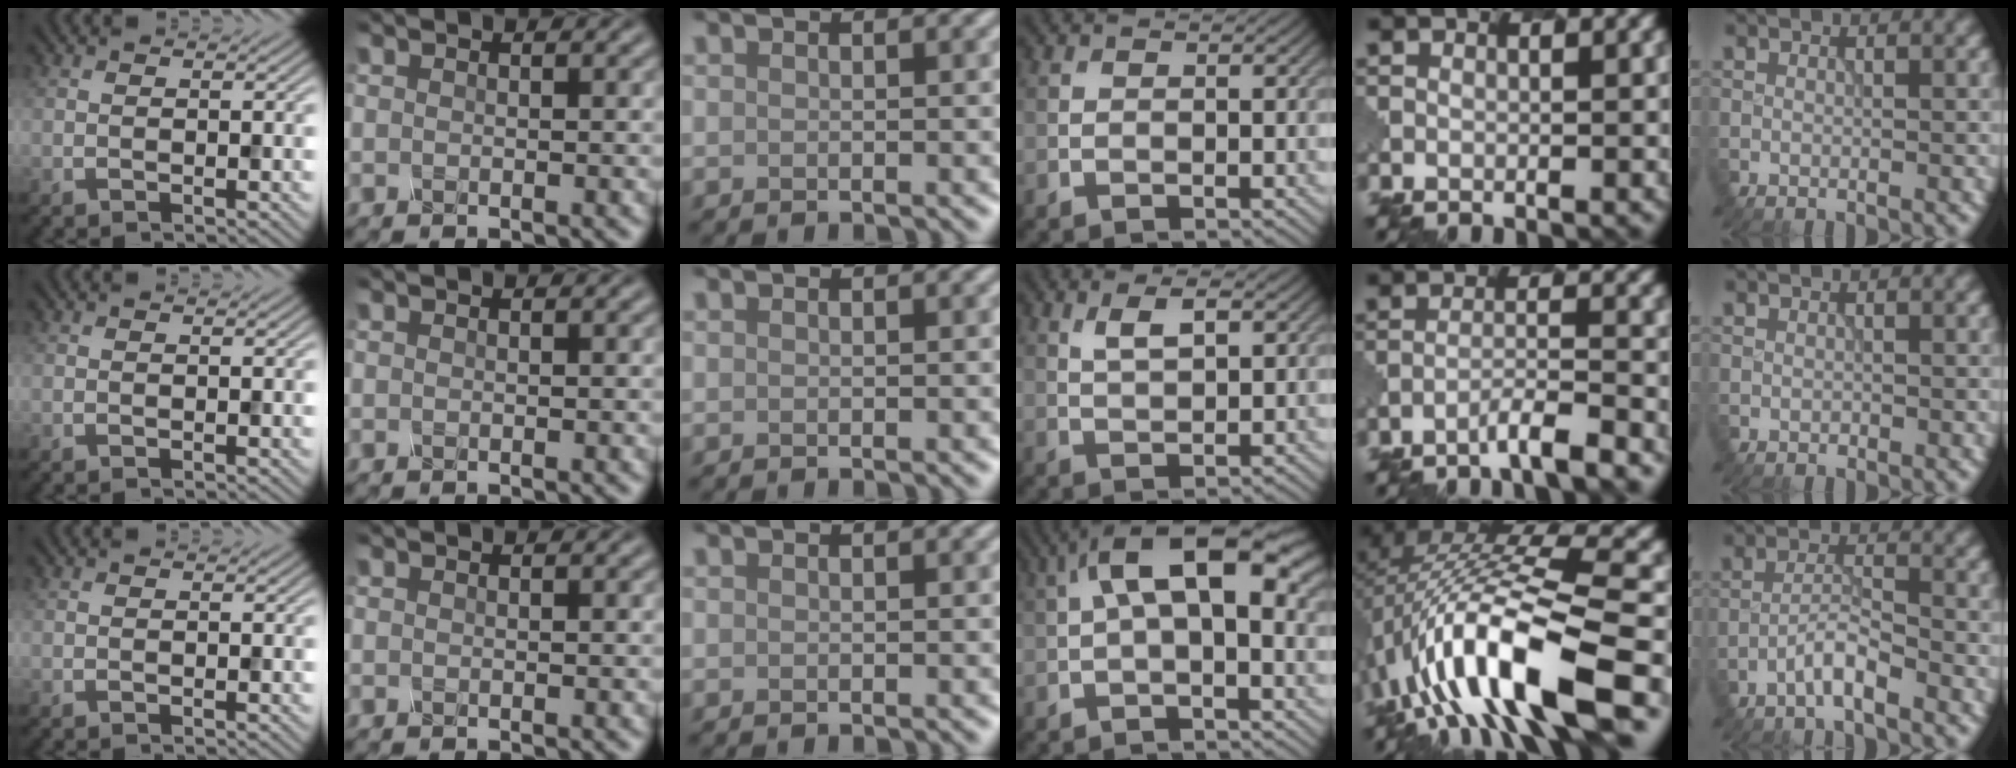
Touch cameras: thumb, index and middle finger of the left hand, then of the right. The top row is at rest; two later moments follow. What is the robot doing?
{"motion": "shake", "object": "salt shaker"}